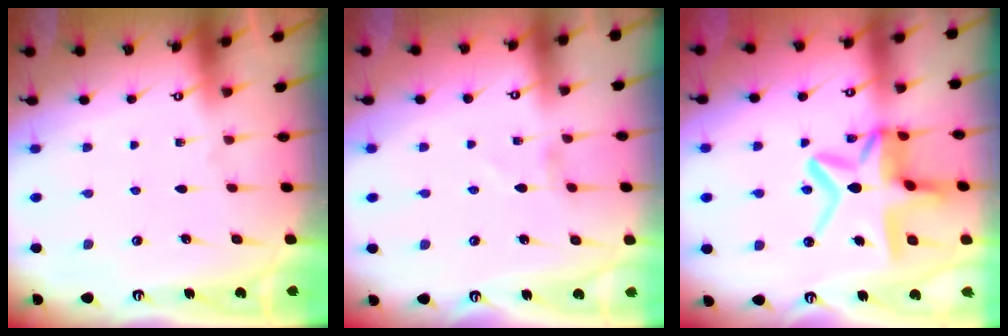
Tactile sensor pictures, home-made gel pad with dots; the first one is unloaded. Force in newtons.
{"total": 0.9, "press": 0.9, "slide": 0.1}
{"total": 14.6, "press": 14.5, "slide": 1.4}